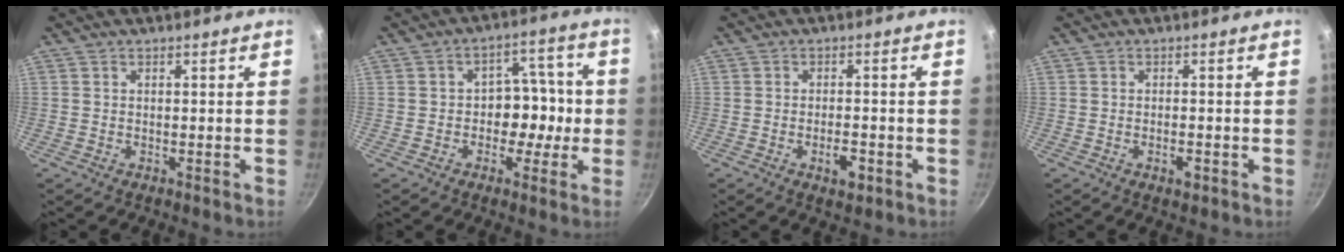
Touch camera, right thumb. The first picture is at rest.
{"total": 8.5, "force": [-1.5, 6.5, 5.3], "torque": [-0.009, 0.034, -0.026]}
{"total": 3.9, "force": [-1.7, 1.7, 3.1], "torque": [-0.041, 0.009, -0.025]}
{"total": 2.2, "force": [-1.0, 0.9, 1.7], "torque": [-0.027, 0.004, -0.016]}